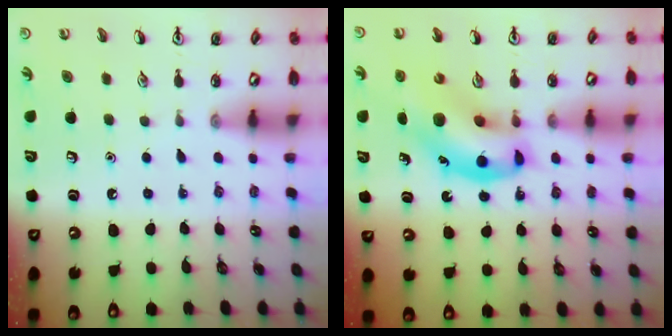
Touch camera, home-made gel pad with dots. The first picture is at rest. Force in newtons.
{"total": 12.3, "press": 11.9, "slide": 3.2}